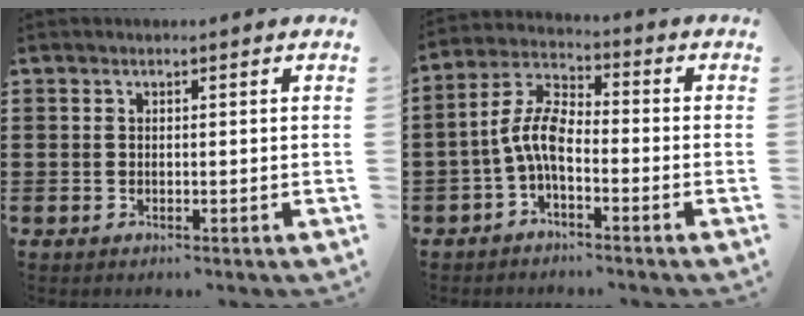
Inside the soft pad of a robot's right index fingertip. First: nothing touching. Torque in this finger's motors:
{"motor_torque": [1.48, -0.66, 0.61, 0.21]}